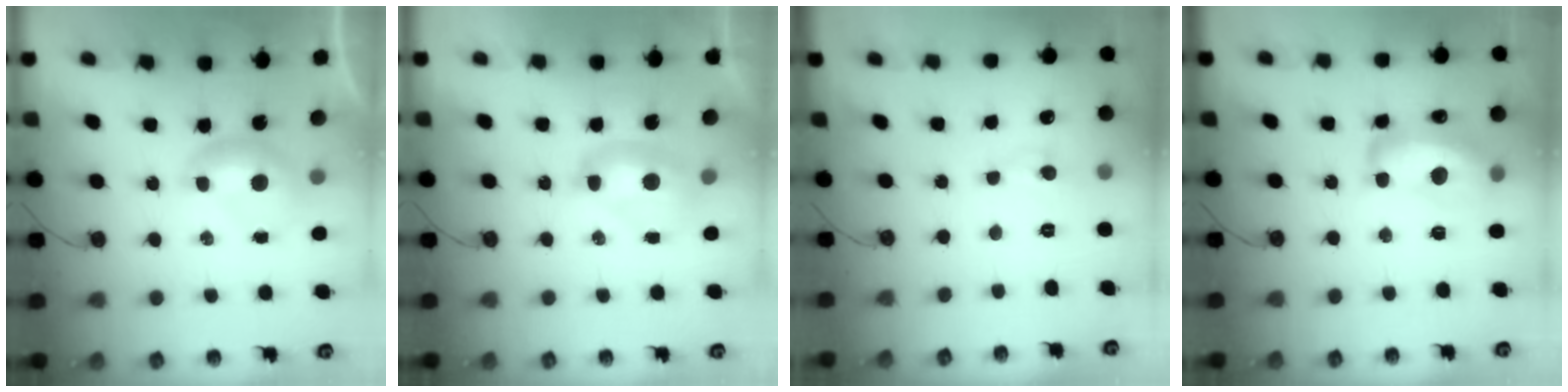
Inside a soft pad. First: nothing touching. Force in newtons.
{"total": 2.7, "press": 2.7, "slide": 0.1}
{"total": 0.0}
{"total": 10.4, "press": 10.4, "slide": 1.0}